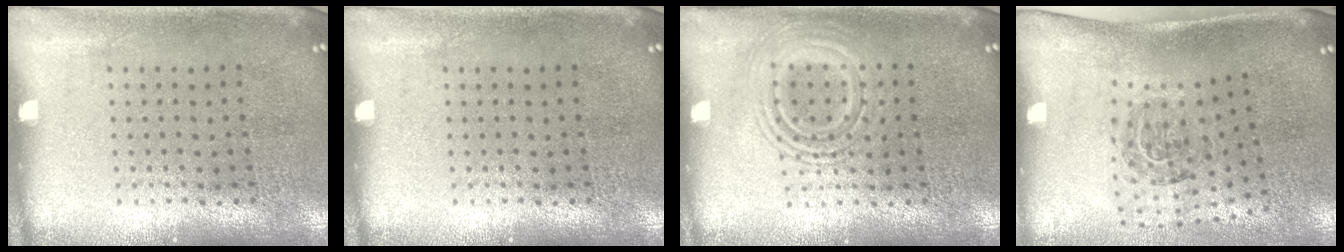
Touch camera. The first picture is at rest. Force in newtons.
{"total": 0.0}
{"total": 2.6, "press": 2.6, "slide": 0.4}
{"total": 1.5, "press": 1.2, "slide": 1.0}